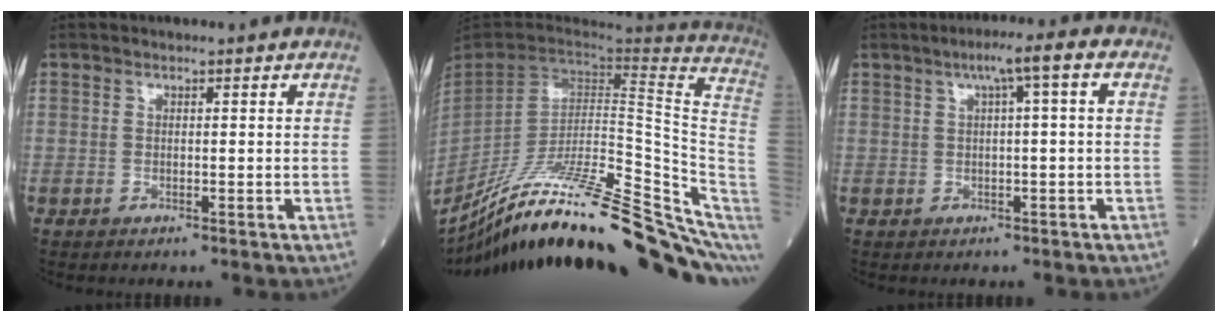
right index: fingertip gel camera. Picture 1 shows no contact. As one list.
[{"total": 32.5, "force": [-24.9, 3.8, 20.5], "torque": [-0.222, -0.029, -0.372]}, {"total": 4.6, "force": [1.5, 0.0, 4.3], "torque": [-0.071, 0.018, 0.022]}]